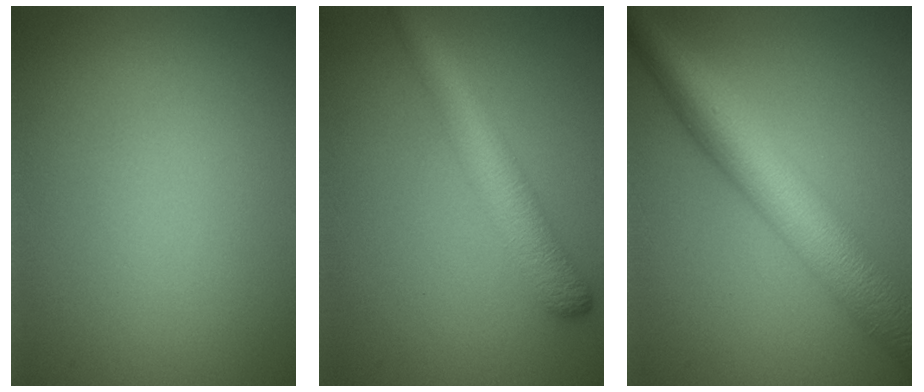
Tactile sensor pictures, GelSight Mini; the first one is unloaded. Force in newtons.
{"total": 5.0, "press": 5.0, "slide": 0.1}
{"total": 8.7, "press": 8.7, "slide": 0.1}